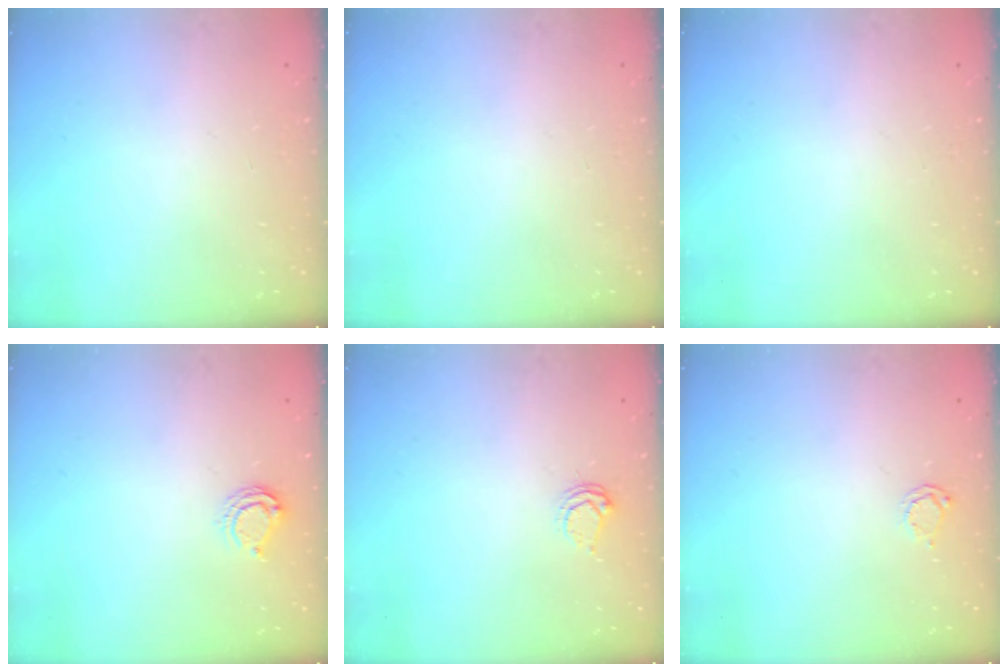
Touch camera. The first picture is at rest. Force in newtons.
{"total": 0.0}
{"total": 0.0}
{"total": 6.3, "press": 6.3, "slide": 0.5}
{"total": 3.6, "press": 3.6, "slide": 0.3}
{"total": 2.7, "press": 2.7, "slide": 0.4}